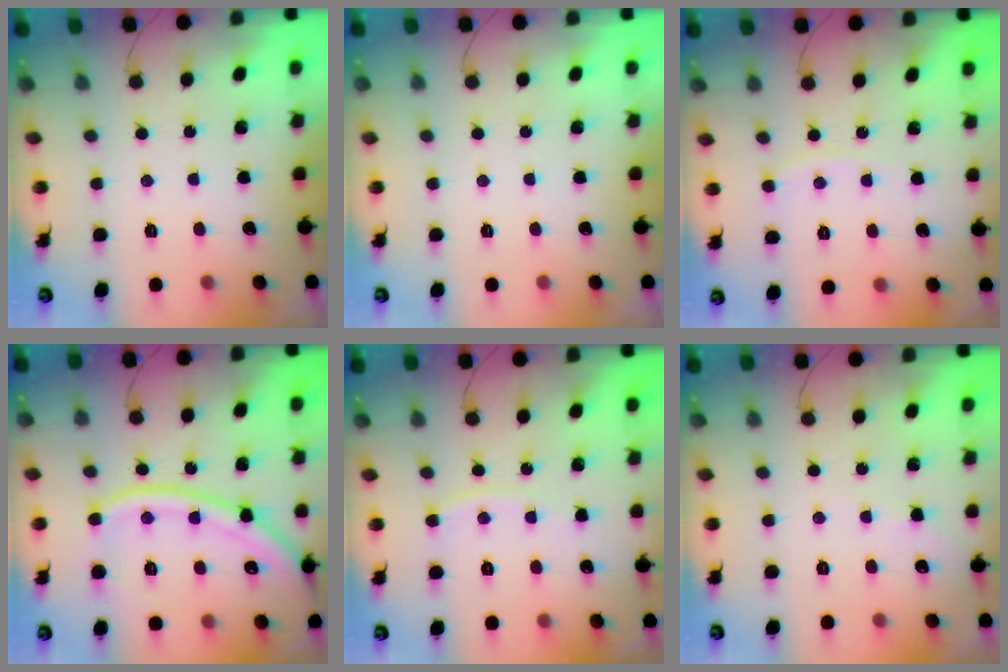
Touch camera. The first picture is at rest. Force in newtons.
{"total": 0.0}
{"total": 2.3, "press": 2.3, "slide": 0.3}
{"total": 16.3, "press": 16.2, "slide": 2.0}
{"total": 5.4, "press": 5.3, "slide": 0.7}
{"total": 2.7, "press": 2.7, "slide": 0.4}